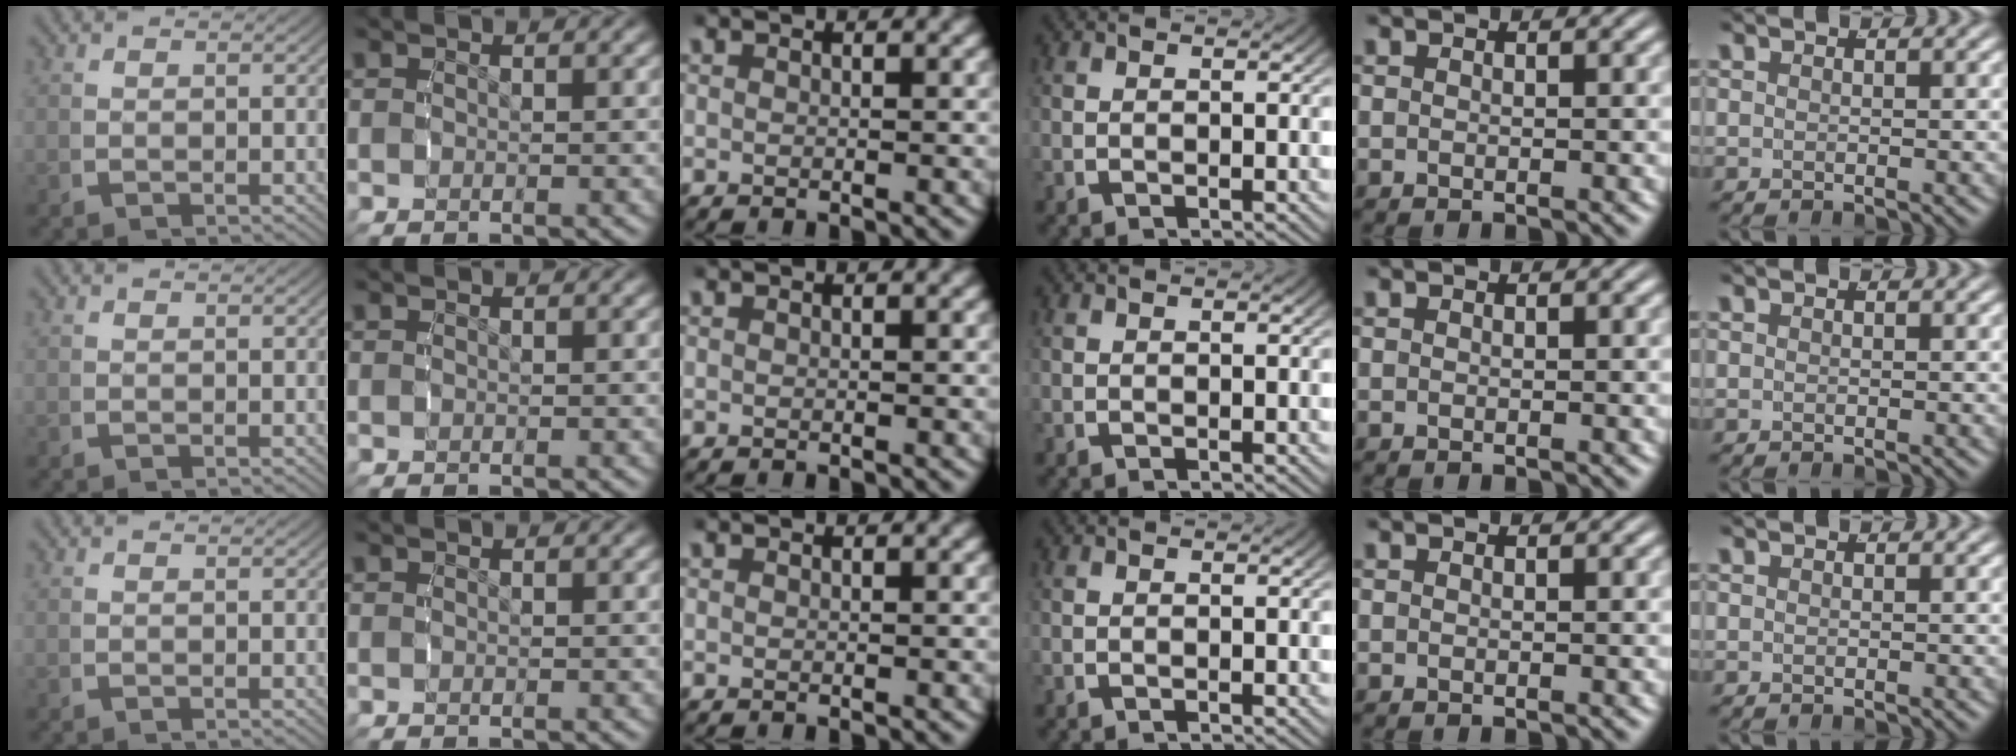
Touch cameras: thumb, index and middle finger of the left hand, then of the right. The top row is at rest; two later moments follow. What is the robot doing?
{"motion": "reach", "object": "sponge"}